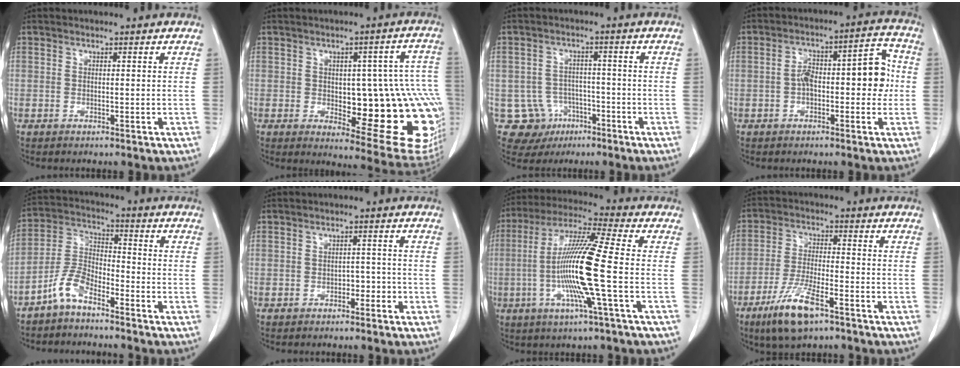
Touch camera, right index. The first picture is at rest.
{"total": 22.2, "force": [-2.9, 6.9, 20.9], "torque": [-0.160, 0.026, -0.009]}
{"total": 7.9, "force": [-3.2, 7.2, 0.6], "torque": [-0.015, 0.010, -0.038]}
{"total": 9.9, "force": [-0.5, 3.8, 9.1], "torque": [-0.133, 0.046, -0.007]}
{"total": 6.4, "force": [-4.8, 2.4, 3.6], "torque": [-0.087, 0.006, -0.103]}
{"total": 1.8, "force": [-1.0, 1.1, 0.9], "torque": [-0.012, 0.005, -0.014]}
{"total": 14.6, "force": [-2.4, -0.8, 14.4], "torque": [-0.284, -0.006, -0.060]}
{"total": 9.6, "force": [-5.9, 2.0, 7.3], "torque": [-0.150, -0.019, -0.107]}